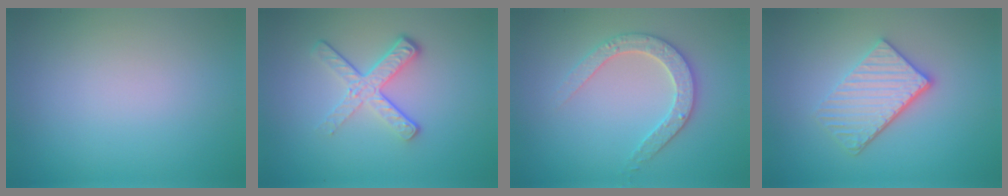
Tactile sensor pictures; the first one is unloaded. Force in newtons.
{"total": 4.1, "press": 2.7, "slide": 3.1}
{"total": 2.9, "press": 2.9, "slide": 0.5}
{"total": 4.1, "press": 3.3, "slide": 2.4}